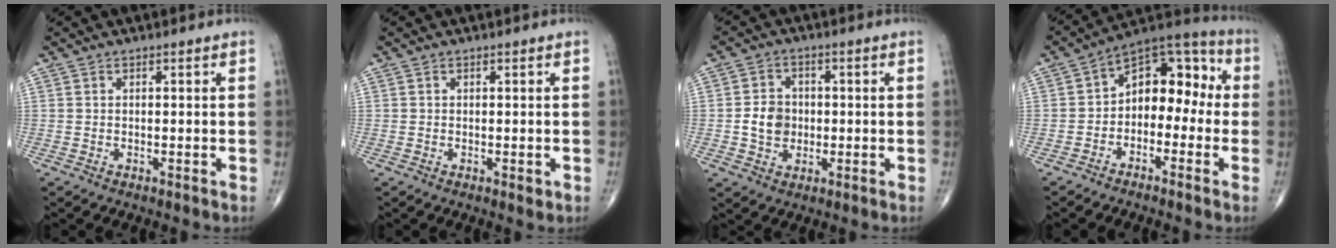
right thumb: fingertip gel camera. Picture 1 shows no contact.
{"total": 0.8, "force": [-0.1, 0.5, 0.7], "torque": [-0.008, -0.003, -0.001]}
{"total": 5.9, "force": [-0.5, 5.0, 3.2], "torque": [-0.037, 0.005, -0.011]}
{"total": 12.2, "force": [-1.3, 8.0, 9.2], "torque": [-0.090, 0.053, -0.041]}